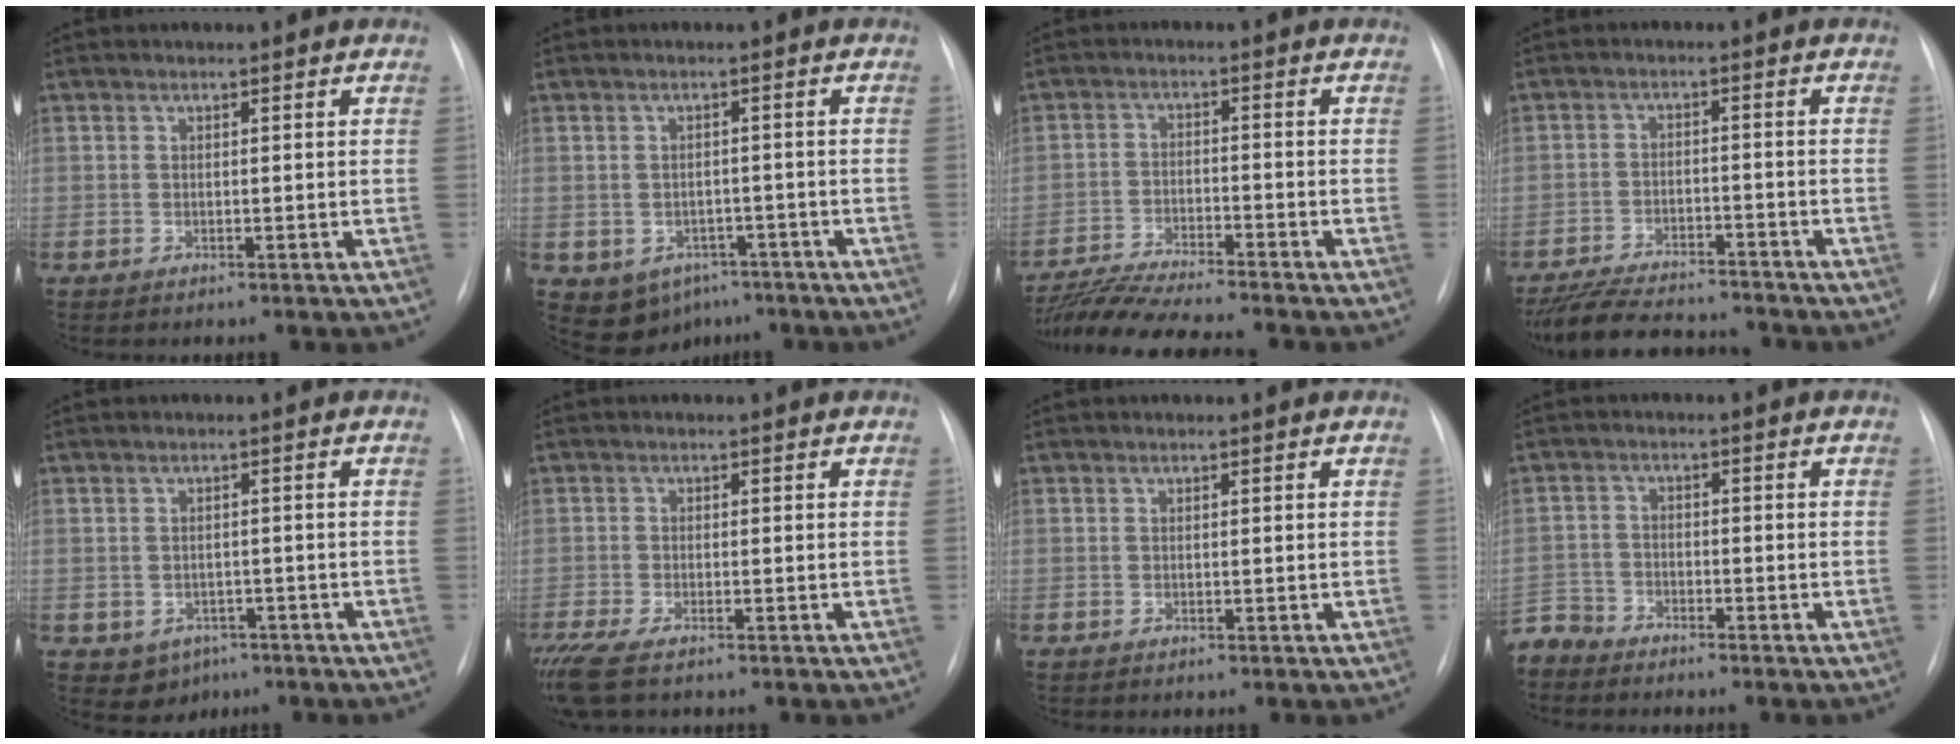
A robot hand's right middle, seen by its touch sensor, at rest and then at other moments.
{"total": 7.4, "force": [-4.0, 5.7, 2.4], "torque": [-0.036, 0.015, -0.043]}
{"total": 12.1, "force": [-10.9, 0.0, 5.2], "torque": [-0.091, -0.015, -0.181]}
{"total": 13.6, "force": [-12.3, 2.9, 5.1], "torque": [-0.092, -0.004, -0.185]}
{"total": 4.3, "force": [-2.2, 3.5, 1.1], "torque": [-0.014, 0.007, -0.020]}
{"total": 7.3, "force": [-5.4, 2.0, 4.5], "torque": [-0.092, -0.016, -0.094]}
{"total": 0.0}
{"total": 5.5, "force": [-5.2, 1.7, -0.2], "torque": [0.009, -0.007, -0.106]}